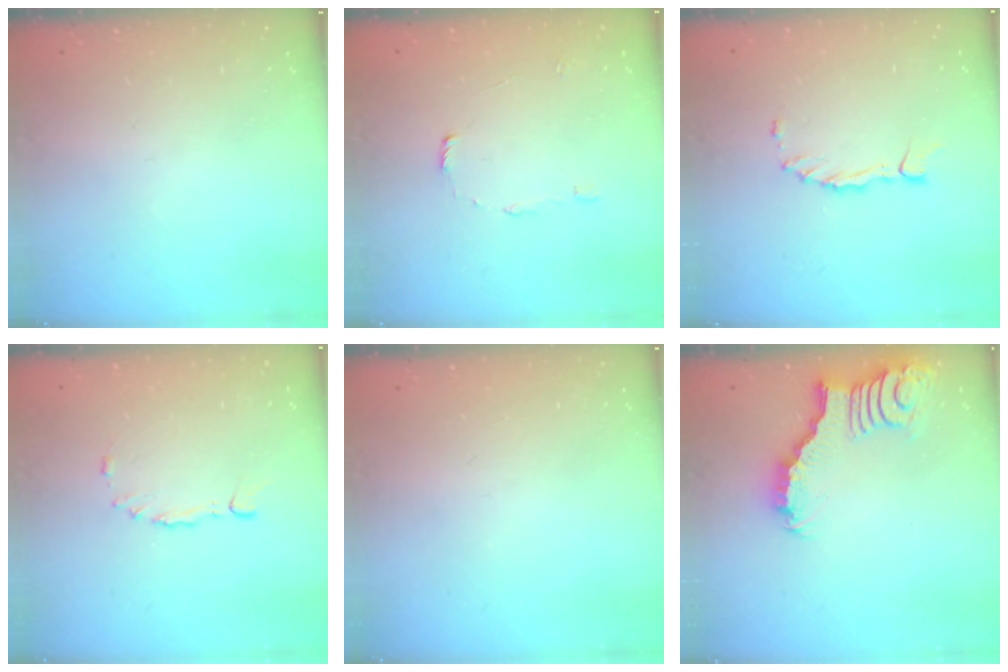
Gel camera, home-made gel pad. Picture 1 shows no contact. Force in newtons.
{"total": 4.4, "press": 4.4, "slide": 0.4}
{"total": 1.3, "press": 1.3, "slide": 0.1}
{"total": 4.8, "press": 4.7, "slide": 0.7}
{"total": 0.0}
{"total": 4.7, "press": 4.6, "slide": 0.4}